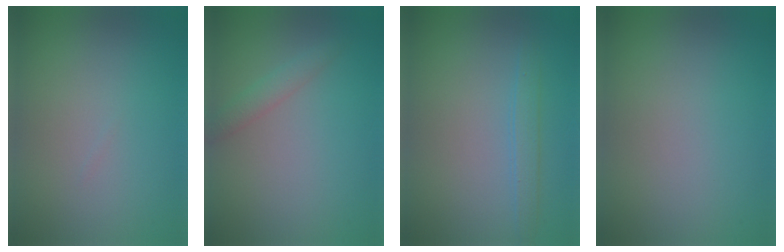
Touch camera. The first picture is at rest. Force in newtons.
{"total": 1.5, "press": 1.5, "slide": 0.1}
{"total": 1.5, "press": 1.5, "slide": 0.1}
{"total": 0.0}